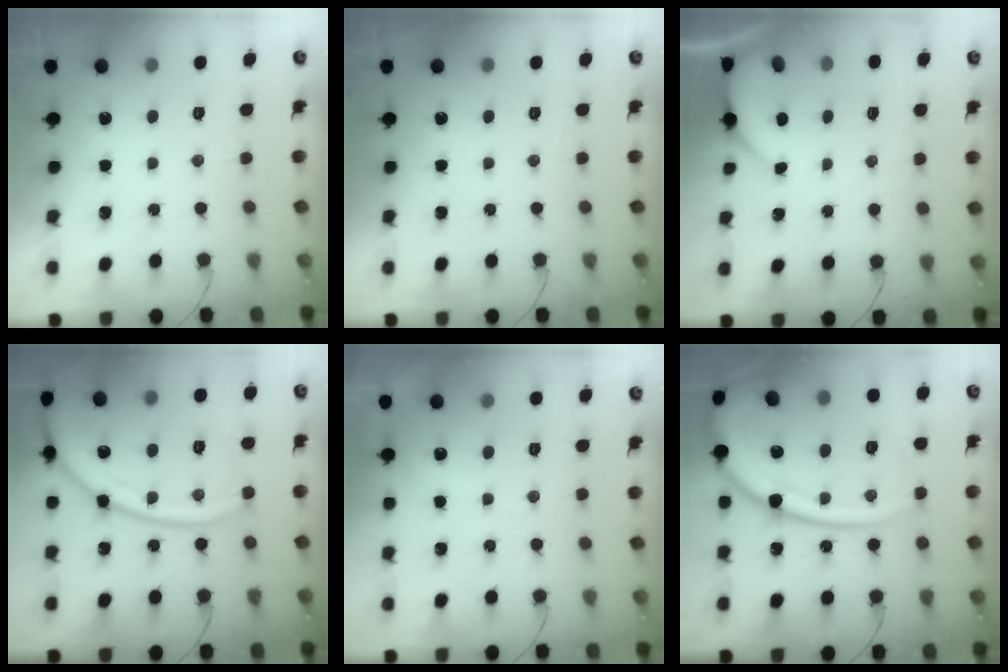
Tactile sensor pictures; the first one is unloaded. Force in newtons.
{"total": 0.0}
{"total": 1.7, "press": 1.7, "slide": 0.2}
{"total": 18.4, "press": 18.3, "slide": 2.1}
{"total": 3.8, "press": 3.7, "slide": 0.5}
{"total": 21.5, "press": 21.4, "slide": 2.5}